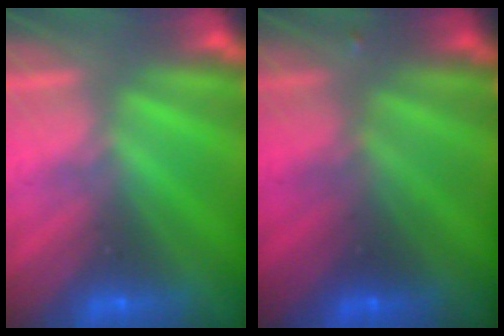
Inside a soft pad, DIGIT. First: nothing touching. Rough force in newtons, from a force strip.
{"total": 1.9}